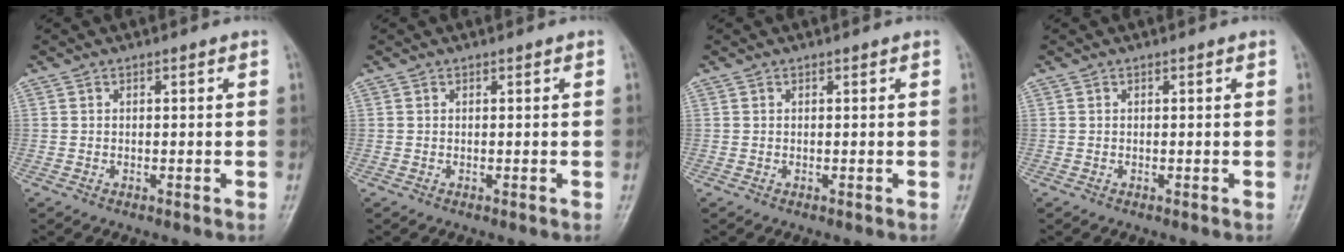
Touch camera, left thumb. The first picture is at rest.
{"total": 0.0}
{"total": 0.0}
{"total": 0.0}